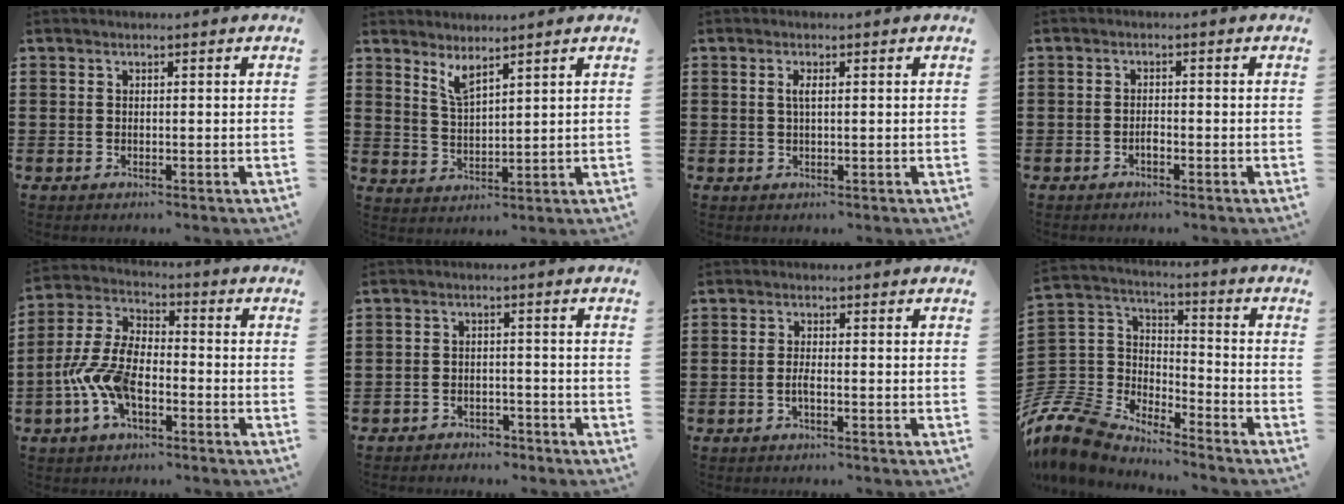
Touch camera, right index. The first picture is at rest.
{"total": 3.5, "force": [3.0, 0.5, 1.8], "torque": [-0.041, -0.005, 0.054]}
{"total": 1.6, "force": [0.3, 0.3, 1.5], "torque": [-0.031, 0.002, 0.004]}
{"total": 1.1, "force": [-0.8, 0.3, 0.8], "torque": [-0.018, -0.006, -0.013]}
{"total": 9.5, "force": [-3.4, 4.8, 7.5], "torque": [-0.192, -0.008, -0.070]}
{"total": 2.5, "force": [-2.3, 0.9, 0.0], "torque": [-0.006, 0.004, -0.050]}
{"total": 1.8, "force": [-0.8, 0.0, 1.6], "torque": [-0.039, -0.007, -0.016]}
{"total": 8.9, "force": [-8.2, 3.2, 1.7], "torque": [-0.090, -0.005, -0.176]}